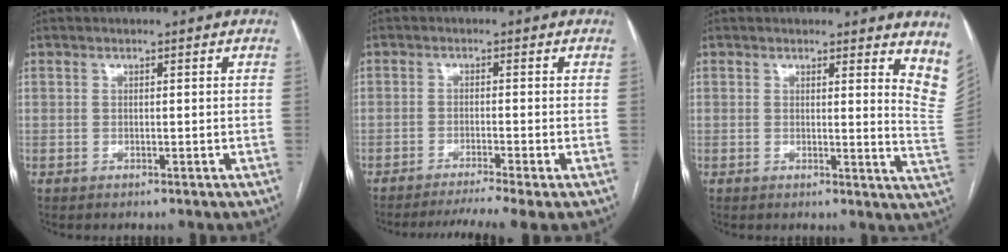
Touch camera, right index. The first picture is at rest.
{"total": 6.4, "force": [-5.2, -1.1, 3.6], "torque": [-0.050, -0.012, -0.082]}
{"total": 9.1, "force": [8.1, 1.4, 3.7], "torque": [-0.017, -0.055, 0.061]}